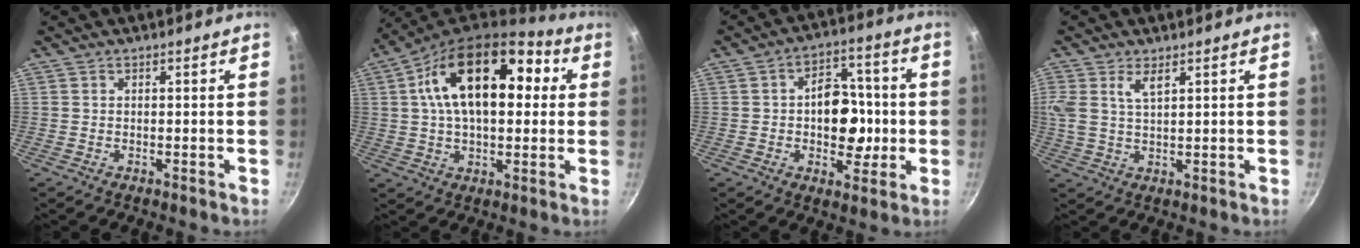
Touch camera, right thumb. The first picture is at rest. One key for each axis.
{"total": 21.6, "fx": 4.7, "fy": 12.1, "fz": 17.3, "tx": -0.266, "ty": 0.027, "tz": 0.064}
{"total": 12.4, "fx": -0.7, "fy": 8.1, "fz": 9.3, "tx": -0.087, "ty": 0.025, "tz": -0.010}
{"total": 5.1, "fx": 2.3, "fy": 2.1, "fz": 3.9, "tx": -0.089, "ty": -0.001, "tz": 0.055}